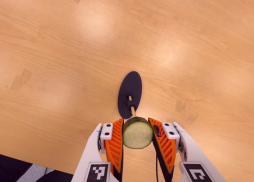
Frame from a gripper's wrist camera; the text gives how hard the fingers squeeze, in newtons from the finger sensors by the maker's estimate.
{"total": 11.0, "left": 10.5, "right": 11.5}